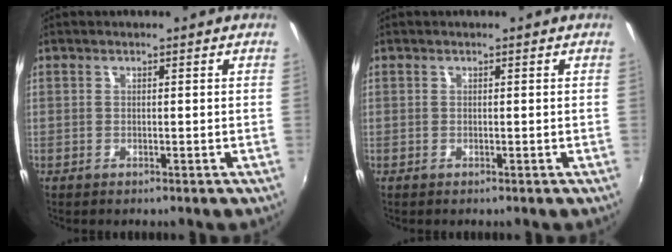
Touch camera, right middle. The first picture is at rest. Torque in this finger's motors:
{"motor_torque": [0.00, 0.00, 0.00, 0.00]}